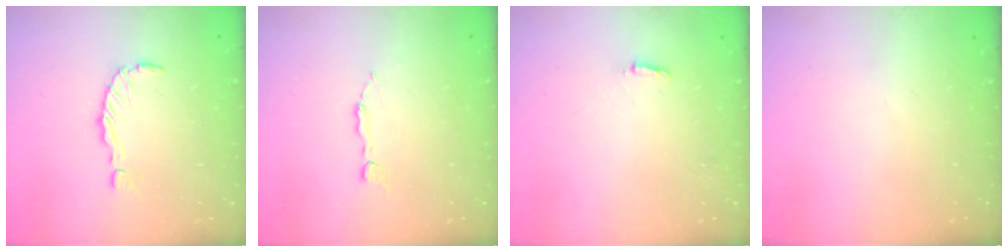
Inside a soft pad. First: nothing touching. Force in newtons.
{"total": 2.8, "press": 2.8, "slide": 0.4}
{"total": 2.2, "press": 2.2, "slide": 0.1}
{"total": 0.0}